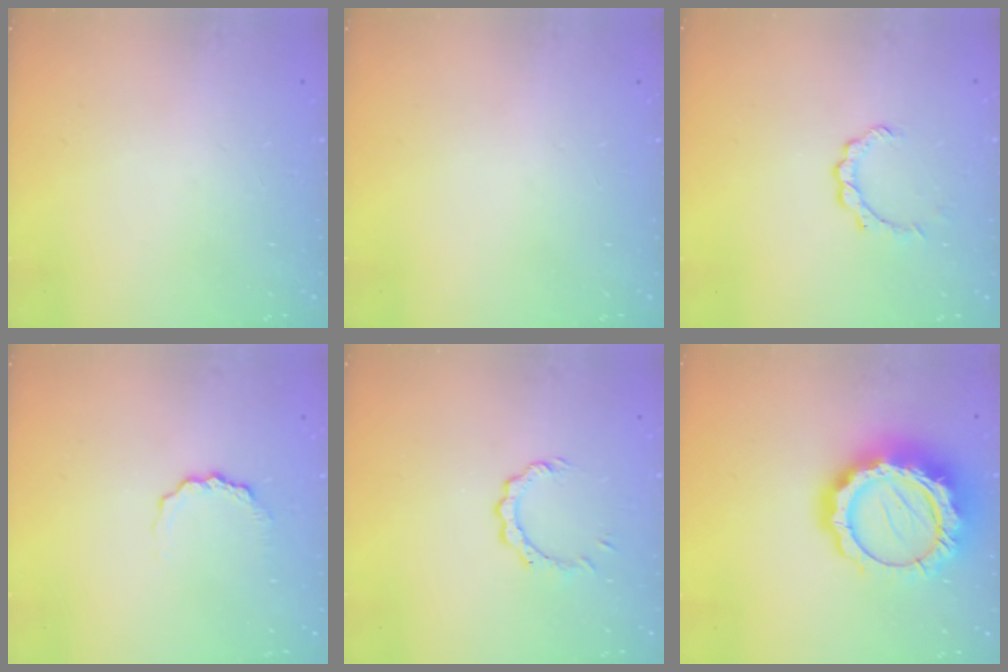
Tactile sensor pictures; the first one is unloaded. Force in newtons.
{"total": 0.0}
{"total": 3.8, "press": 3.8, "slide": 0.4}
{"total": 5.2, "press": 5.2, "slide": 0.4}
{"total": 3.5, "press": 3.5, "slide": 0.4}
{"total": 22.5, "press": 22.4, "slide": 1.9}